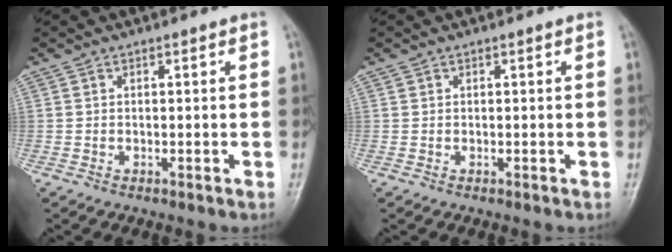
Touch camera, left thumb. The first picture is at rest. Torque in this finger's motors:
{"motor_torque": [0.02, 0.00, 0.08, 0.03, 0.01]}